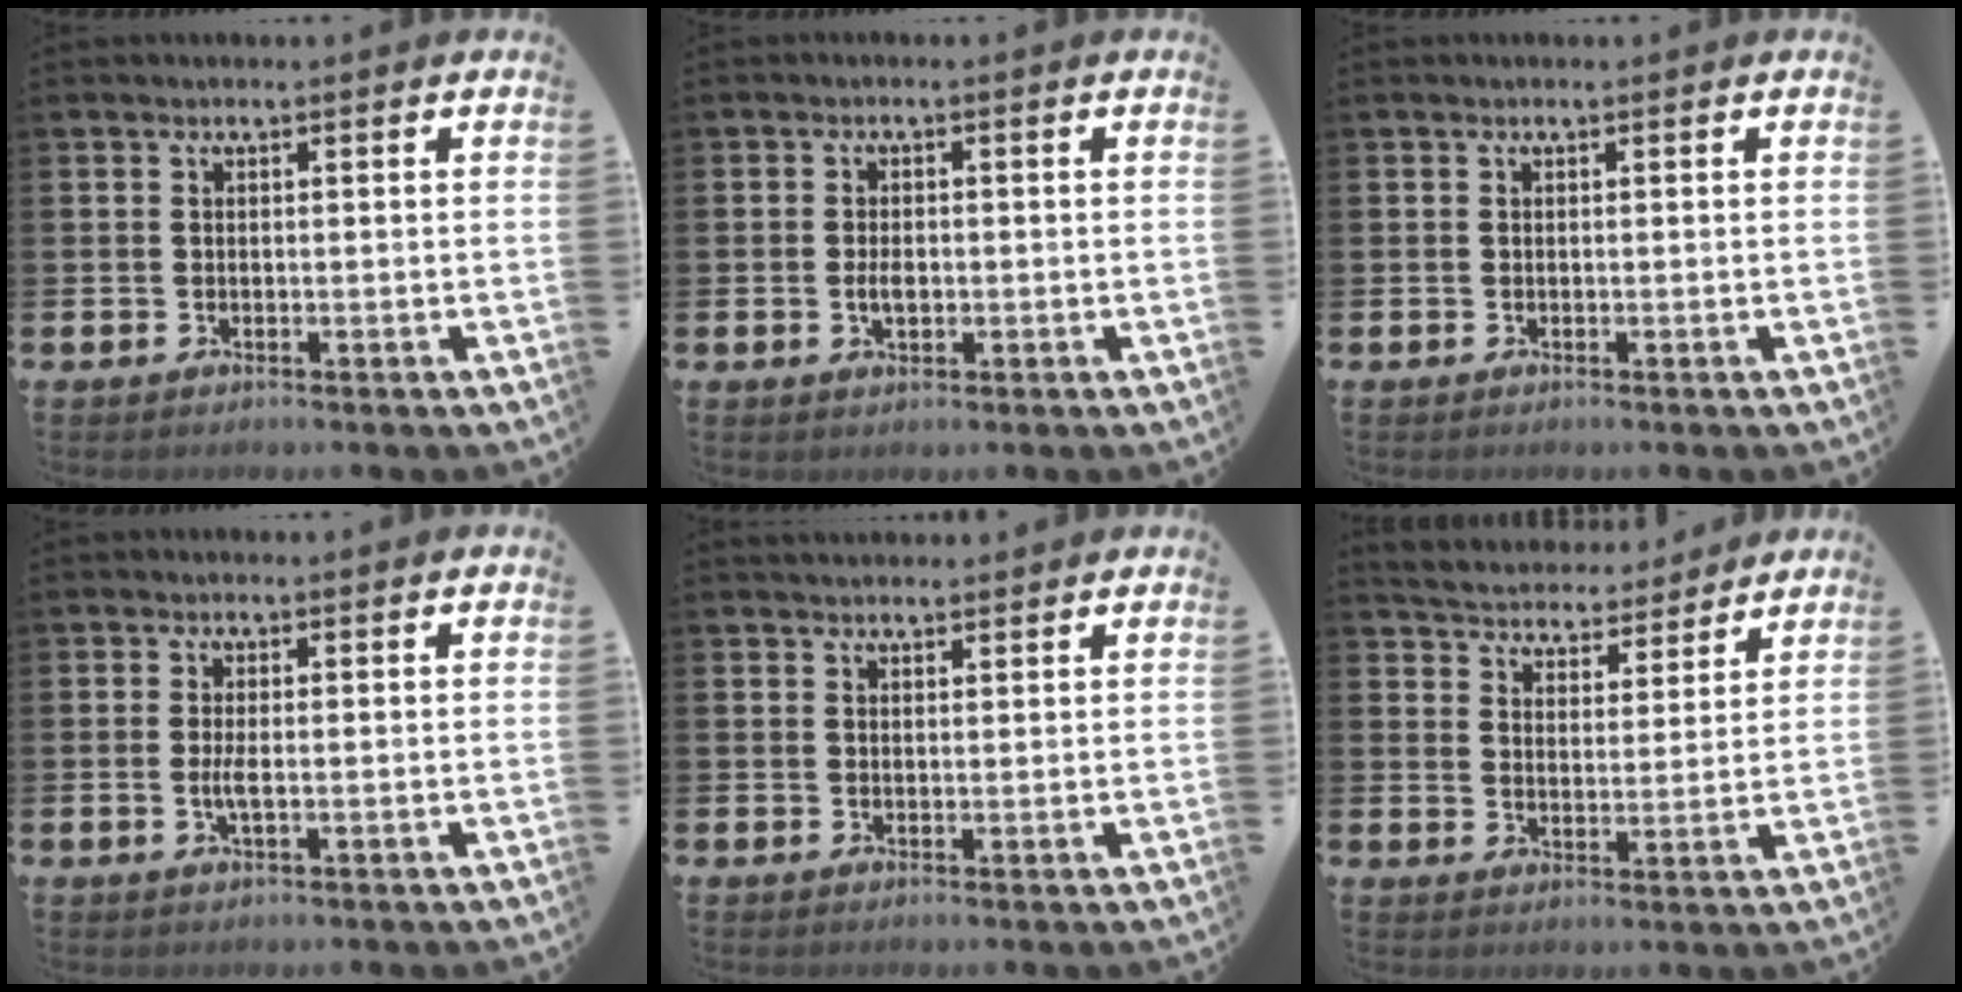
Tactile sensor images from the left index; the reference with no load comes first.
{"total": 2.1, "force": [-0.2, 1.2, 1.8], "torque": [-0.021, -0.002, -0.008]}
{"total": 0.0}
{"total": 1.8, "force": [-0.2, 0.3, 1.8], "torque": [-0.037, 0.000, -0.003]}
{"total": 1.9, "force": [1.8, 0.6, 0.2], "torque": [0.001, -0.001, 0.032]}
{"total": 5.0, "force": [4.9, 1.1, -0.4], "torque": [-0.025, -0.035, 0.086]}